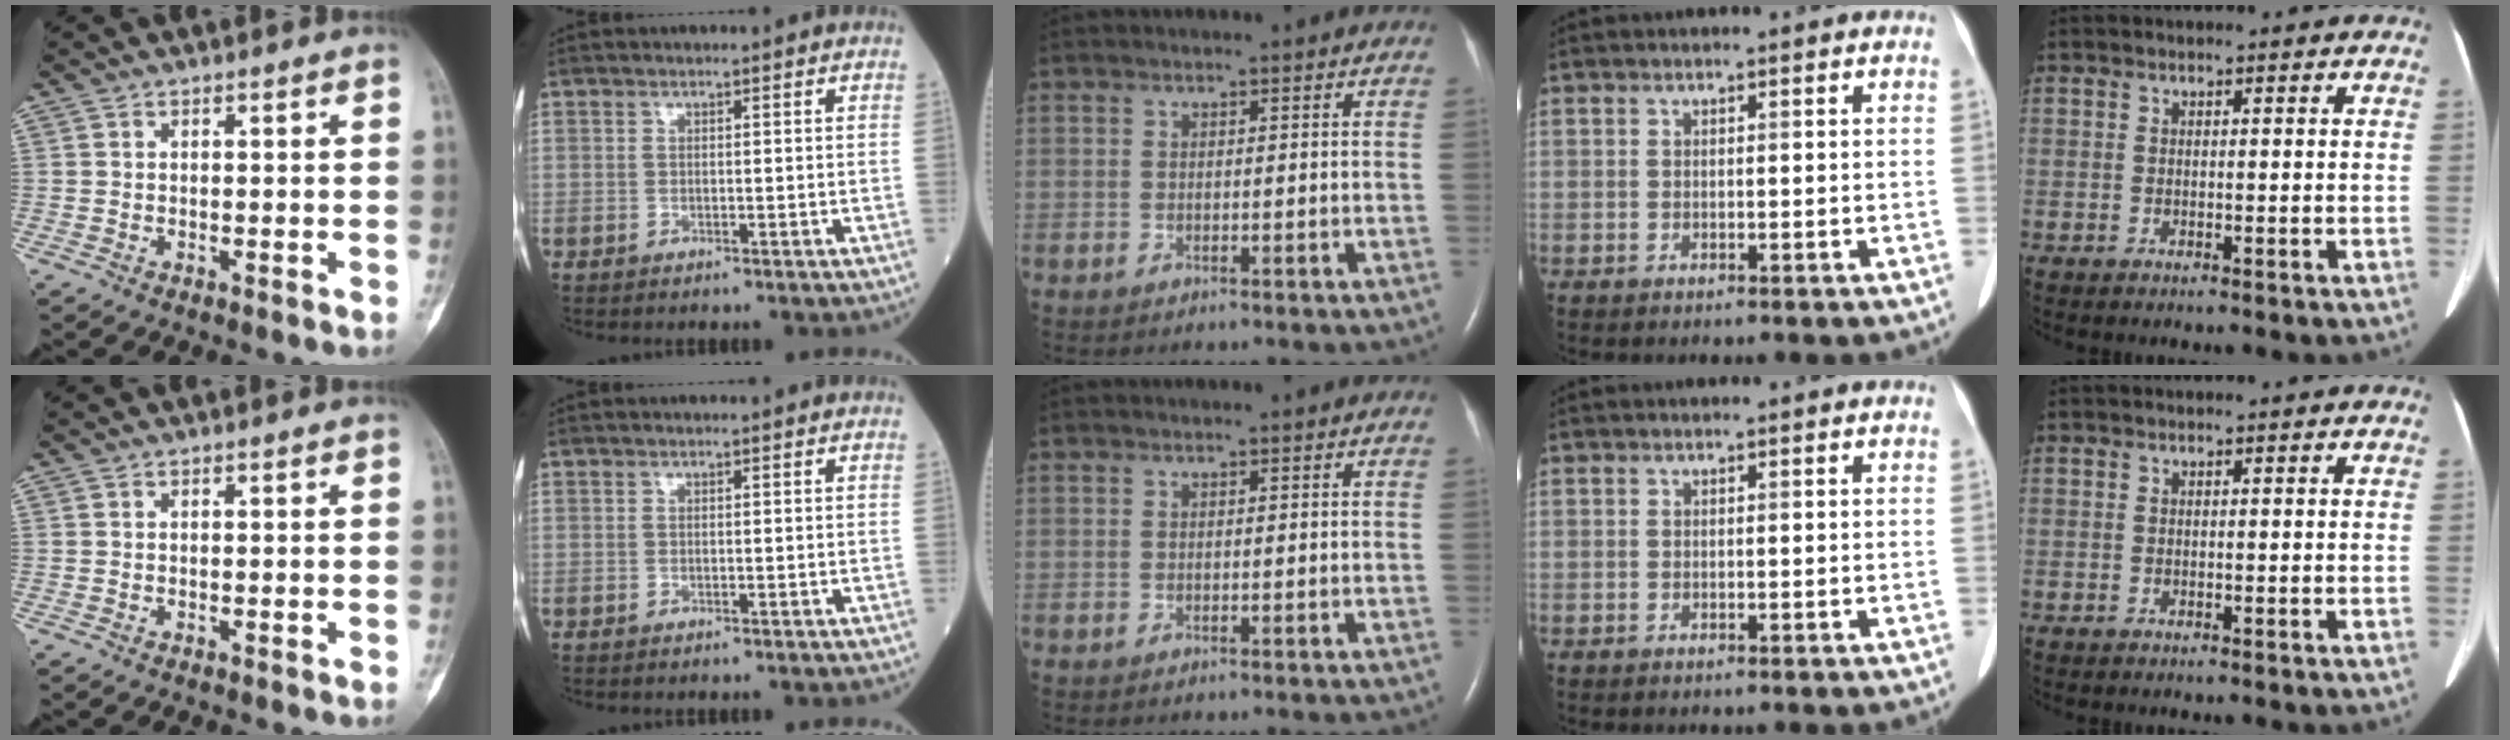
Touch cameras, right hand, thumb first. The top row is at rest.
{}